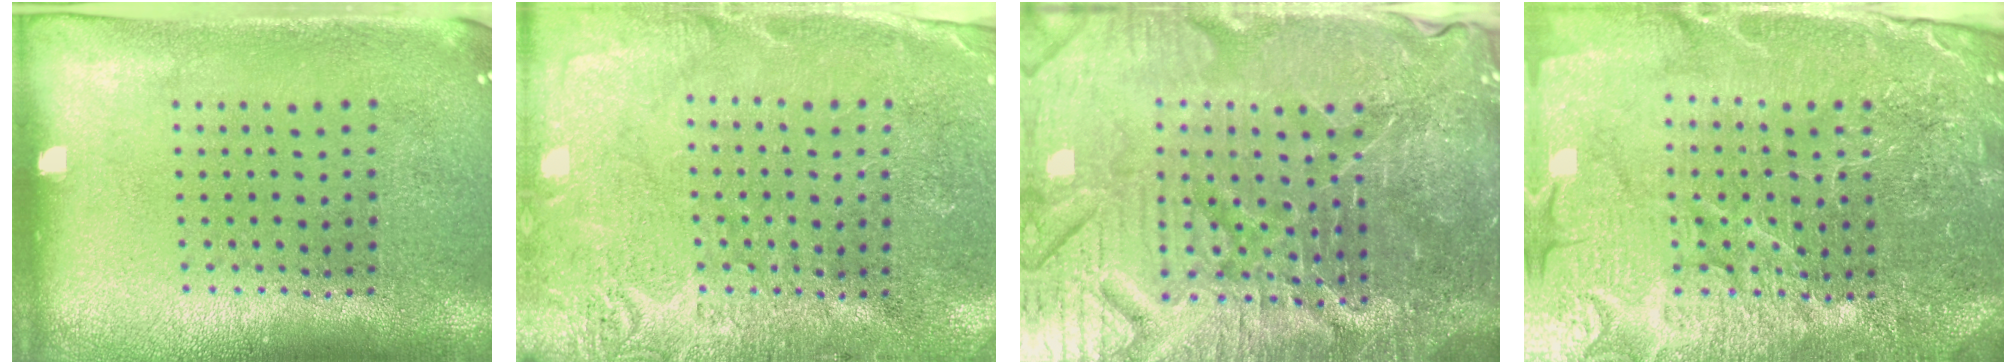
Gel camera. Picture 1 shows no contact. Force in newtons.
{"total": 2.7, "press": 2.7, "slide": 0.4}
{"total": 6.8, "press": 6.1, "slide": 2.9}
{"total": 5.5, "press": 5.0, "slide": 2.3}